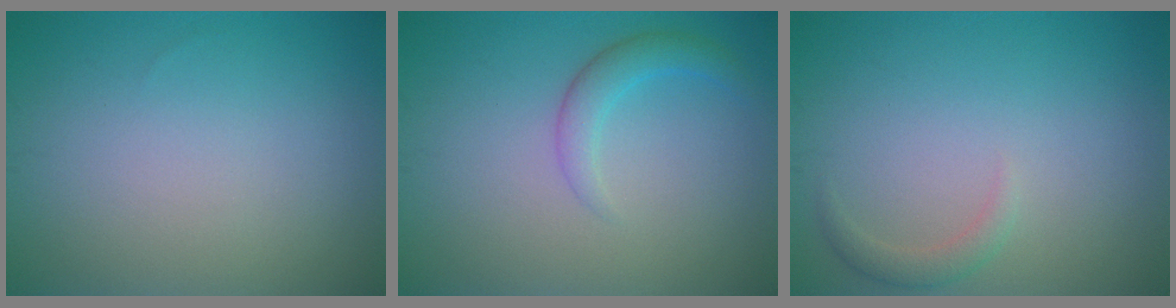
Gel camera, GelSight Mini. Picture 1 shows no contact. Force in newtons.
{"total": 2.2, "press": 2.2, "slide": 0.0}
{"total": 1.3, "press": 1.3, "slide": 0.1}